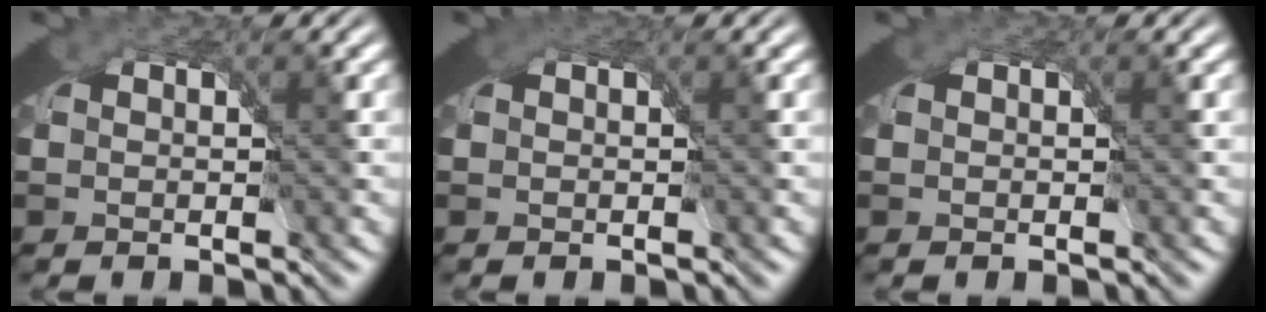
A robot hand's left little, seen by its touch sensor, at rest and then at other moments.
{"total": 1.0, "force": [0.4, 0.8, 0.5], "torque": [-0.002, 0.000, 0.003]}
{"total": 0.0}